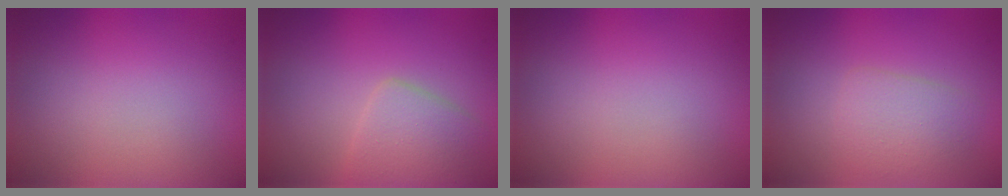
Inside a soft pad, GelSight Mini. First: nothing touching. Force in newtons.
{"total": 3.3, "press": 3.3, "slide": 0.2}
{"total": 0.0}
{"total": 2.5, "press": 2.5, "slide": 0.1}